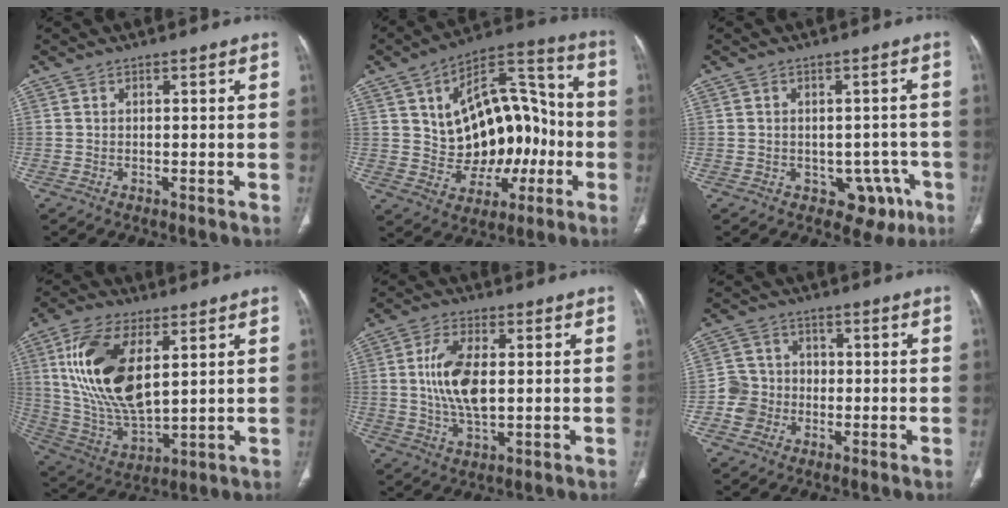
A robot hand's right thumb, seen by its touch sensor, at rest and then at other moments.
{"total": 21.2, "force": [-0.3, 14.0, 16.0], "torque": [-0.188, 0.040, 0.011]}
{"total": 6.8, "force": [-2.8, 5.2, 3.4], "torque": [-0.005, 0.020, -0.026]}
{"total": 19.4, "force": [5.9, 9.5, 15.8], "torque": [-0.304, -0.023, 0.119]}
{"total": 10.4, "force": [0.9, 5.1, 9.0], "torque": [-0.180, -0.004, 0.019]}
{"total": 5.8, "force": [-1.5, 5.6, 0.9], "torque": [0.014, 0.021, -0.035]}